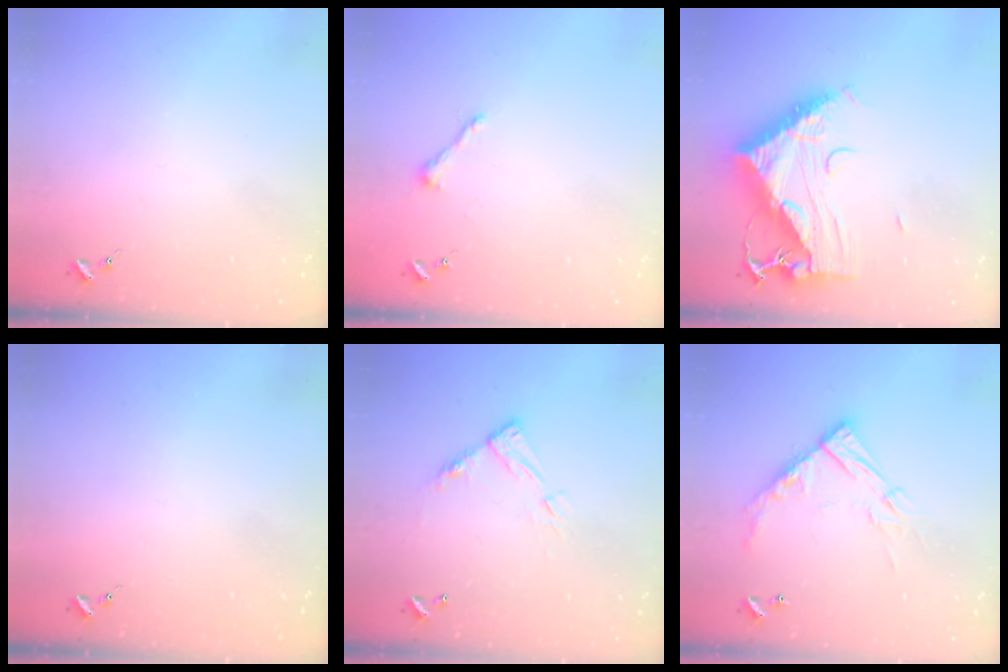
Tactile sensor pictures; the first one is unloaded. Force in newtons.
{"total": 3.9, "press": 3.9, "slide": 0.3}
{"total": 15.7, "press": 15.6, "slide": 1.5}
{"total": 0.0}
{"total": 9.4, "press": 9.4, "slide": 0.5}
{"total": 14.3, "press": 14.3, "slide": 1.0}